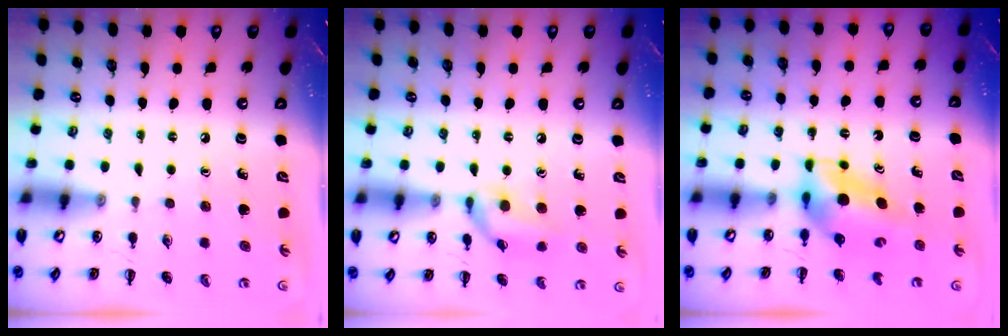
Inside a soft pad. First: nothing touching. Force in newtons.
{"total": 11.1, "press": 10.9, "slide": 1.6}
{"total": 4.9, "press": 4.7, "slide": 1.1}